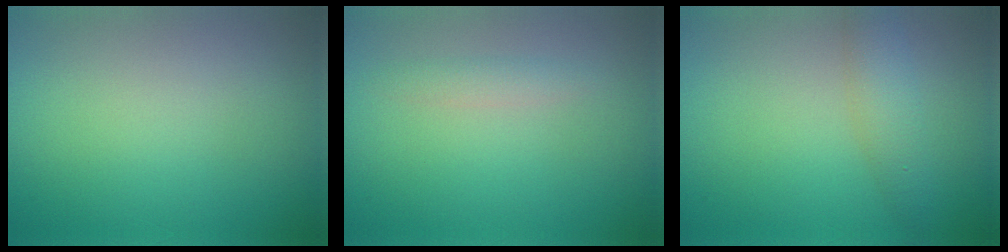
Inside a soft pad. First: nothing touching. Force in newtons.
{"total": 1.2, "press": 1.2, "slide": 0.0}
{"total": 2.7, "press": 2.7, "slide": 0.0}